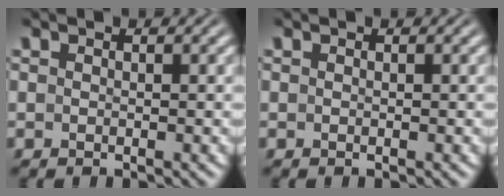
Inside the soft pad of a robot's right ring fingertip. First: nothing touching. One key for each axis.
{"total": 0.0}